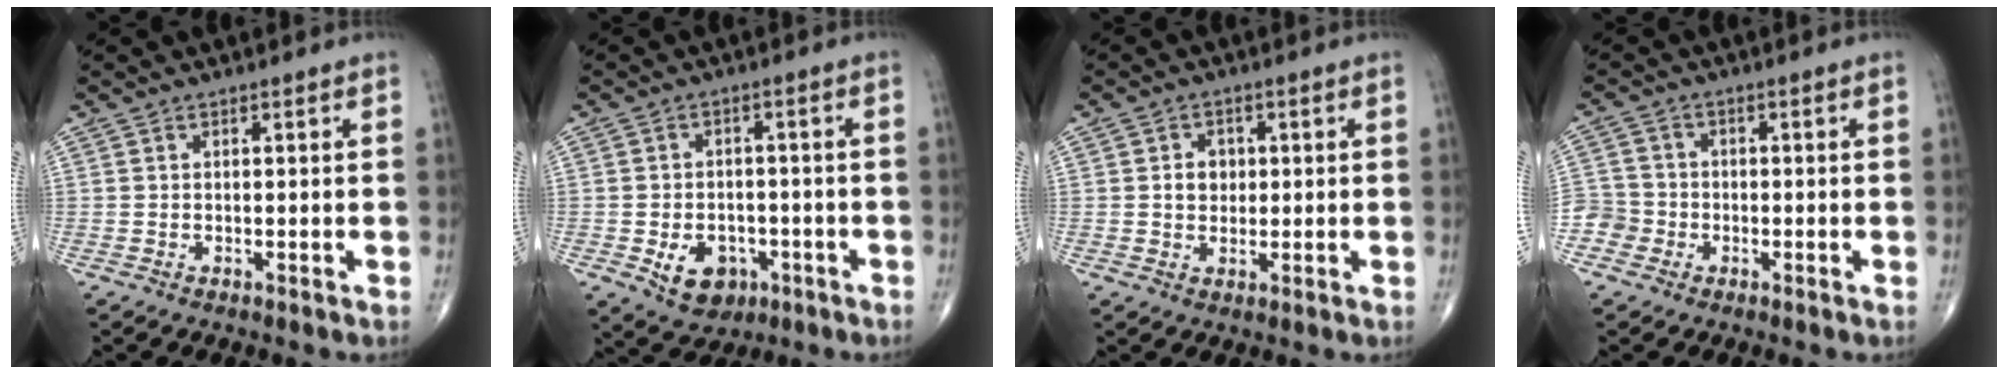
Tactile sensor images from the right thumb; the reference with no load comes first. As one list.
[{"total": 7.6, "force": [-2.8, 5.7, 4.2], "torque": [-0.042, 0.016, -0.033]}, {"total": 3.8, "force": [0.4, 3.1, 2.0], "torque": [-0.012, 0.002, 0.006]}, {"total": 4.7, "force": [-2.0, 4.2, 0.4], "torque": [0.012, 0.014, -0.046]}]